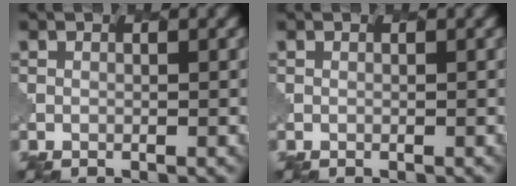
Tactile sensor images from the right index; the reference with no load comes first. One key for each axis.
{"total": 0.0}